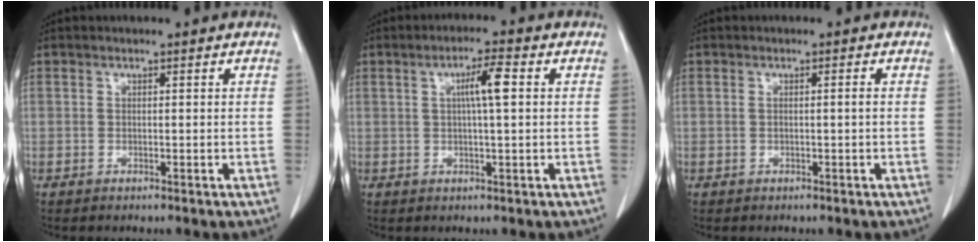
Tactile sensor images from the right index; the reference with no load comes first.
{"total": 4.7, "force": [0.9, 0.1, 4.6], "torque": [-0.081, 0.006, 0.016]}
{"total": 1.1, "force": [0.0, -0.1, 1.0], "torque": [-0.021, 0.002, 0.002]}